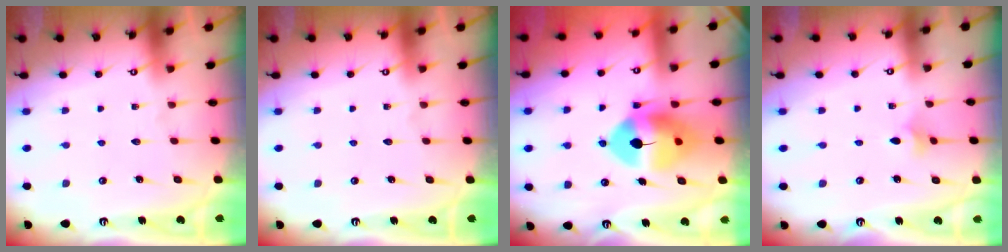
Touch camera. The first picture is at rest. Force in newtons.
{"total": 0.0}
{"total": 11.9, "press": 11.7, "slide": 2.1}
{"total": 3.0, "press": 2.9, "slide": 0.8}